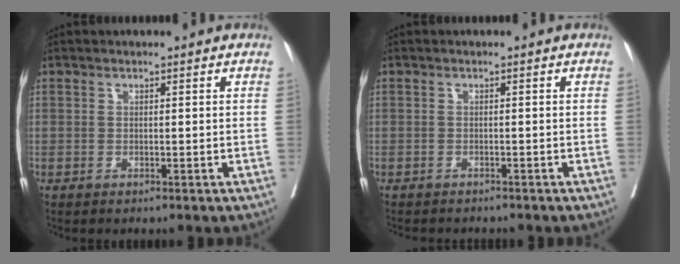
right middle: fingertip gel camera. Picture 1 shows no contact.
{"total": 4.0, "force": [-3.7, 1.1, 1.2], "torque": [-0.015, -0.004, -0.050]}